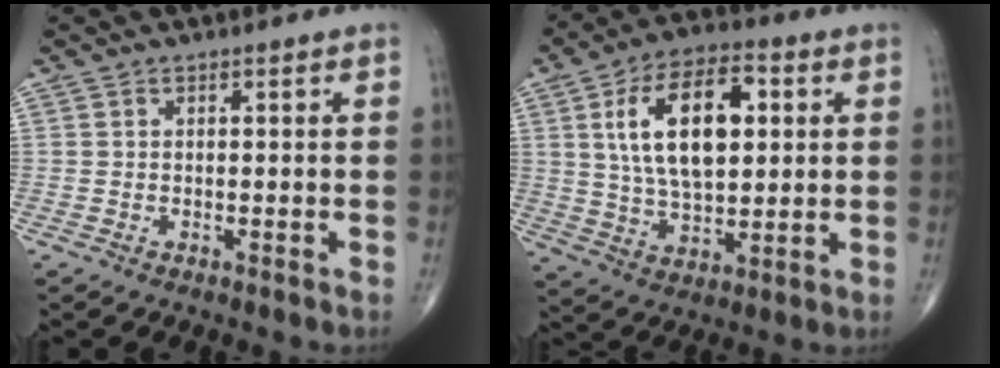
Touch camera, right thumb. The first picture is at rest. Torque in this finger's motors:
{"motor_torque": [-0.70, 1.47, 1.36, 0.70, 0.26]}